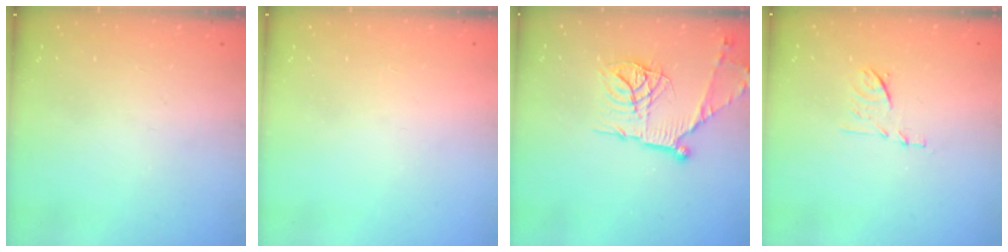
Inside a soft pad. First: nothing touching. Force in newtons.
{"total": 1.5, "press": 1.5, "slide": 0.1}
{"total": 18.9, "press": 18.8, "slide": 1.9}
{"total": 6.9, "press": 6.8, "slide": 1.0}